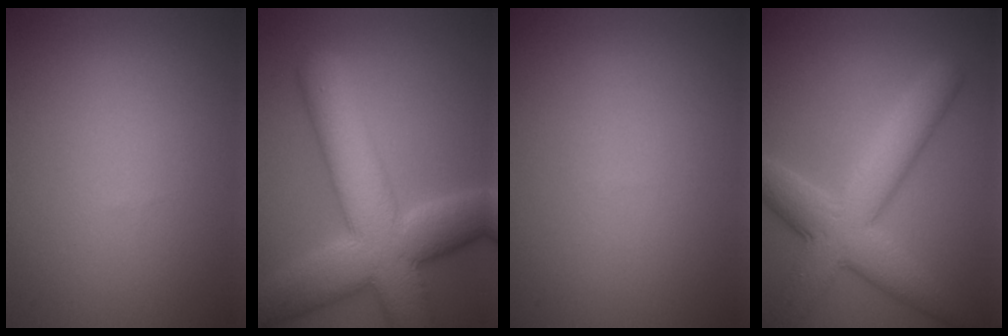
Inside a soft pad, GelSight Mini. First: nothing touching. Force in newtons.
{"total": 11.2, "press": 11.2, "slide": 0.6}
{"total": 0.0}
{"total": 7.1, "press": 7.1, "slide": 0.2}